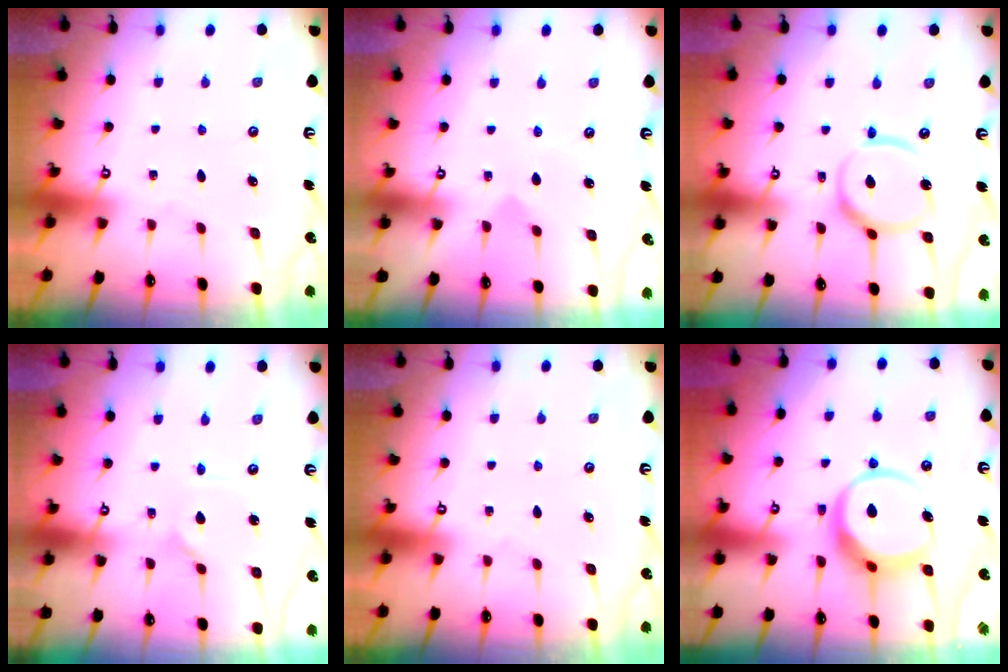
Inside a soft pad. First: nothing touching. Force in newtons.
{"total": 2.8, "press": 2.8, "slide": 0.3}
{"total": 12.1, "press": 12.1, "slide": 1.4}
{"total": 3.0, "press": 3.0, "slide": 0.4}
{"total": 0.0}
{"total": 11.0, "press": 10.9, "slide": 1.4}